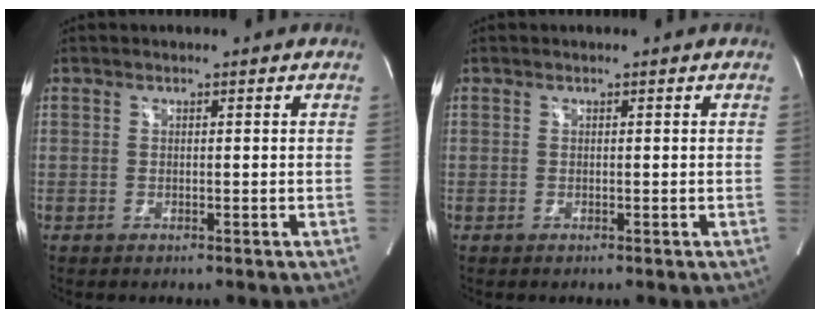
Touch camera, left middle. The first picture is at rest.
{"total": 0.0}